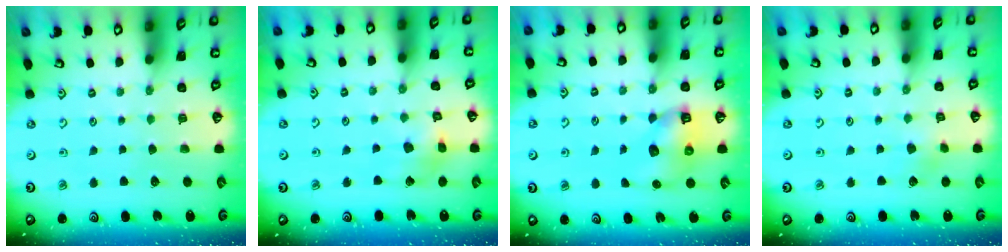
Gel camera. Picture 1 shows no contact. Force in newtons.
{"total": 7.8, "press": 7.8, "slide": 0.8}
{"total": 7.4, "press": 7.3, "slide": 0.9}
{"total": 3.4, "press": 3.4, "slide": 0.3}